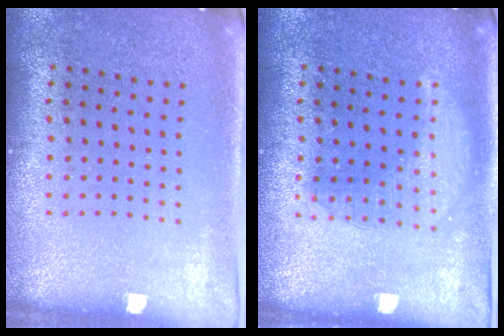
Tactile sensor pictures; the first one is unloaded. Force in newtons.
{"total": 2.3, "press": 2.3, "slide": 0.3}